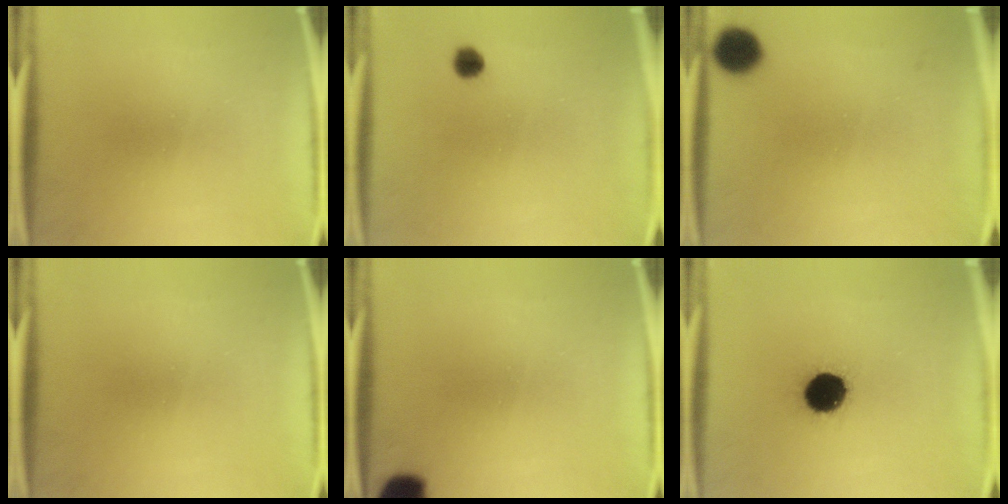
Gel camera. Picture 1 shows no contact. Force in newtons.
{"total": 2.3}
{"total": 5.3}
{"total": 0.0}
{"total": 7.2}
{"total": 13.1}